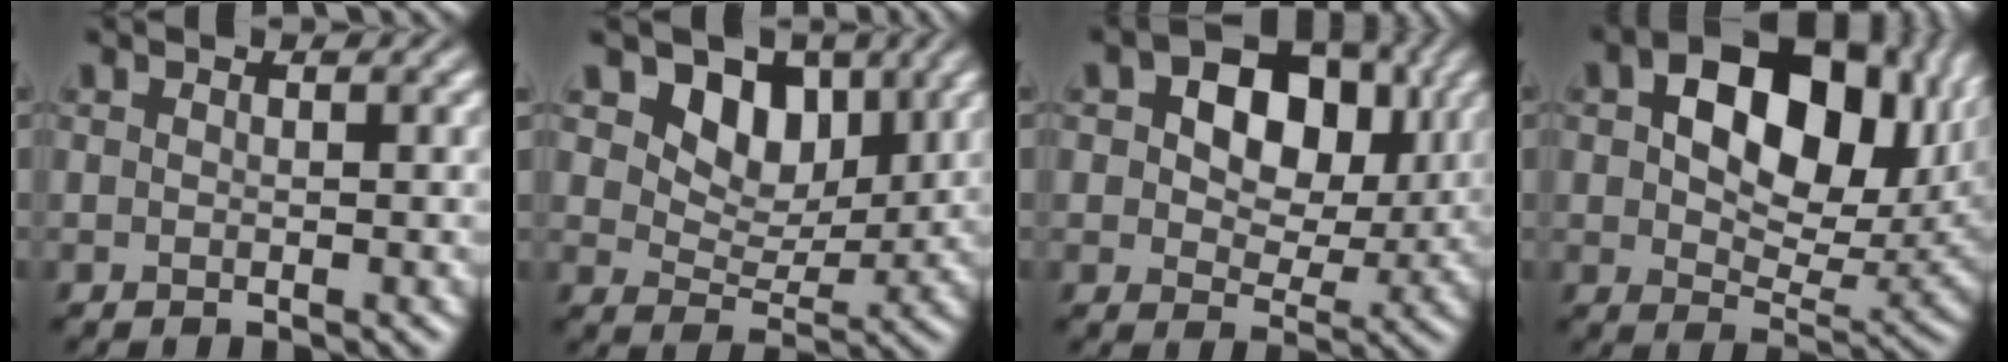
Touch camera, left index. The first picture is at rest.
{"total": 6.4, "force": [3.4, 4.3, 3.3], "torque": [-0.059, -0.024, 0.062]}
{"total": 9.7, "force": [2.4, 6.6, 6.7], "torque": [-0.097, 0.019, 0.027]}
{"total": 13.6, "force": [4.1, 8.3, 9.9], "torque": [-0.145, -0.002, 0.073]}